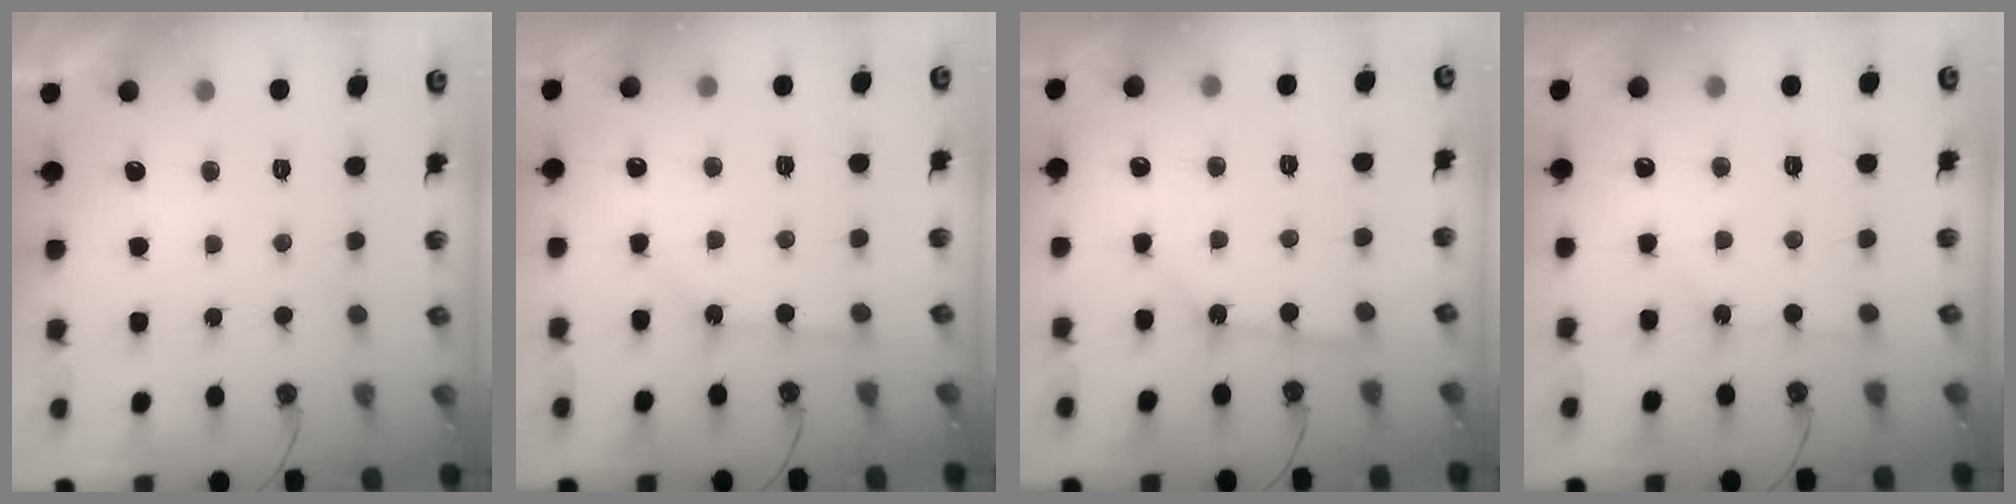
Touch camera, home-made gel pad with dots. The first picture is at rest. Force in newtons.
{"total": 2.9, "press": 2.9, "slide": 0.4}
{"total": 5.0, "press": 5.0, "slide": 0.3}
{"total": 5.1, "press": 5.0, "slide": 0.6}